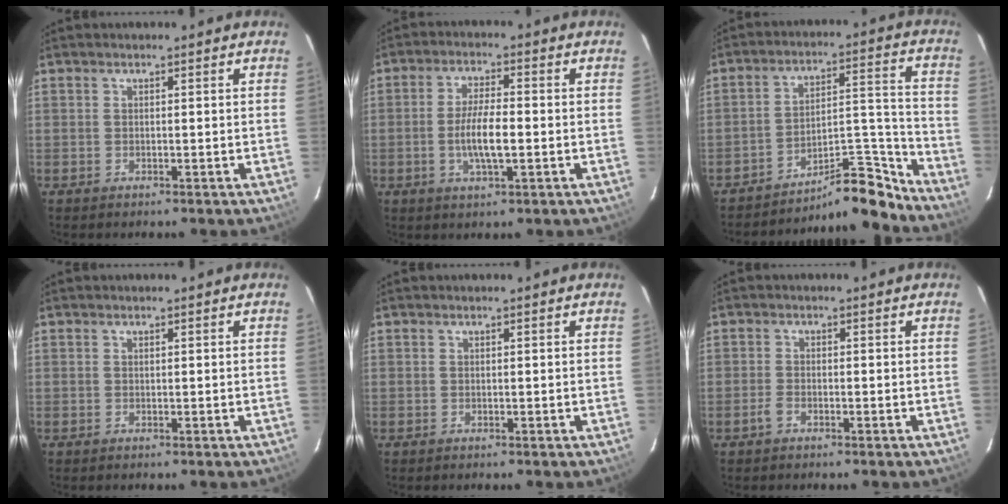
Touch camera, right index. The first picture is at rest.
{"total": 7.0, "force": [-1.4, 1.7, 6.6], "torque": [-0.129, 0.000, -0.027]}
{"total": 14.0, "force": [-13.3, 2.2, 3.9], "torque": [-0.057, 0.047, -0.197]}
{"total": 0.0}
{"total": 0.0}
{"total": 1.7, "force": [-1.1, 0.6, 1.0], "torque": [-0.027, 0.003, -0.025]}